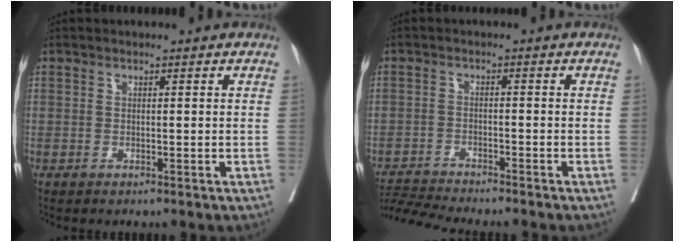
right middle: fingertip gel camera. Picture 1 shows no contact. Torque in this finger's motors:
{"motor_torque": [0.74, -0.80, 0.04, 0.01]}